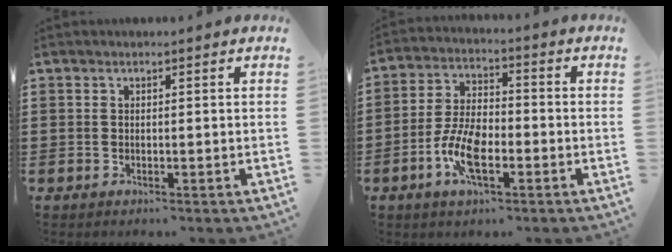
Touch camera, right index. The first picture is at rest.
{"total": 8.1, "force": [-3.0, 3.6, 6.6], "torque": [-0.151, -0.002, -0.060]}